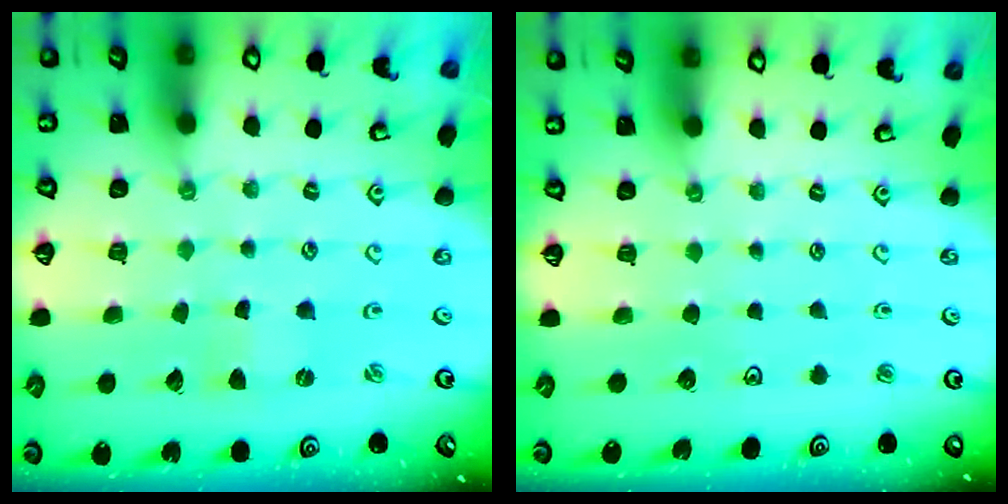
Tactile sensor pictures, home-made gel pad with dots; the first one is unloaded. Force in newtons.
{"total": 0.0}